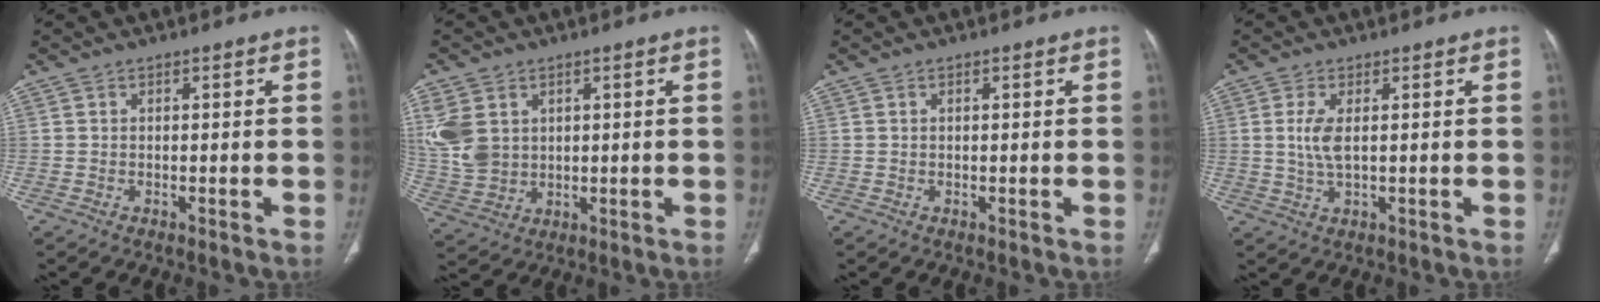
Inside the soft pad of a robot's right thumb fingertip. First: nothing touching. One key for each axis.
{"total": 10.2, "fx": 3.0, "fy": 7.7, "fz": 6.1, "tx": -0.126, "ty": -0.006, "tz": 0.077}
{"total": 0.7, "fx": 0.3, "fy": 0.2, "fz": 0.6, "tx": -0.016, "ty": 0.007, "tz": 0.007}
{"total": 4.5, "fx": 0.8, "fy": 1.7, "fz": 4.1, "tx": -0.100, "ty": -0.006, "tz": 0.021}